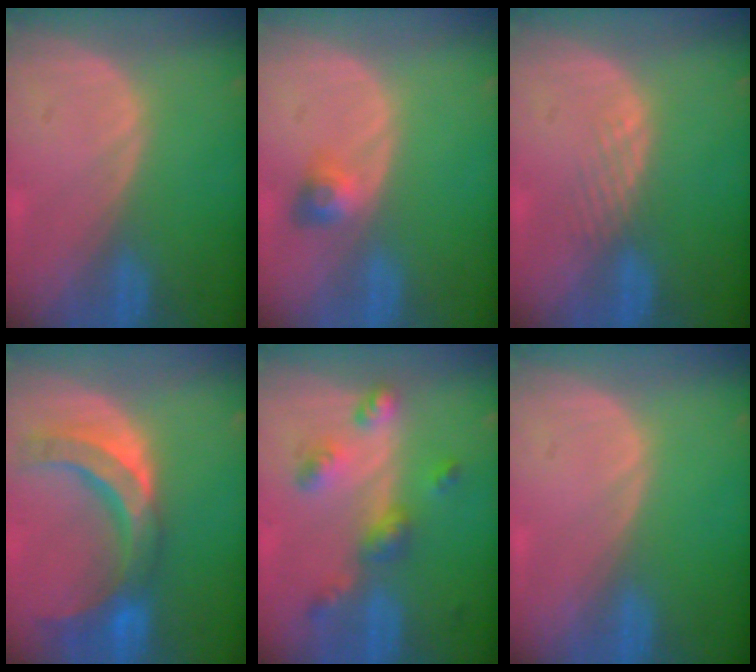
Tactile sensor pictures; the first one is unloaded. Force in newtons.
{"total": 3.0, "press": 2.7, "slide": 1.4}
{"total": 1.8, "press": 1.8, "slide": 0.2}
{"total": 10.8, "press": 9.4, "slide": 5.3}
{"total": 6.6, "press": 5.8, "slide": 3.2}
{"total": 0.0}